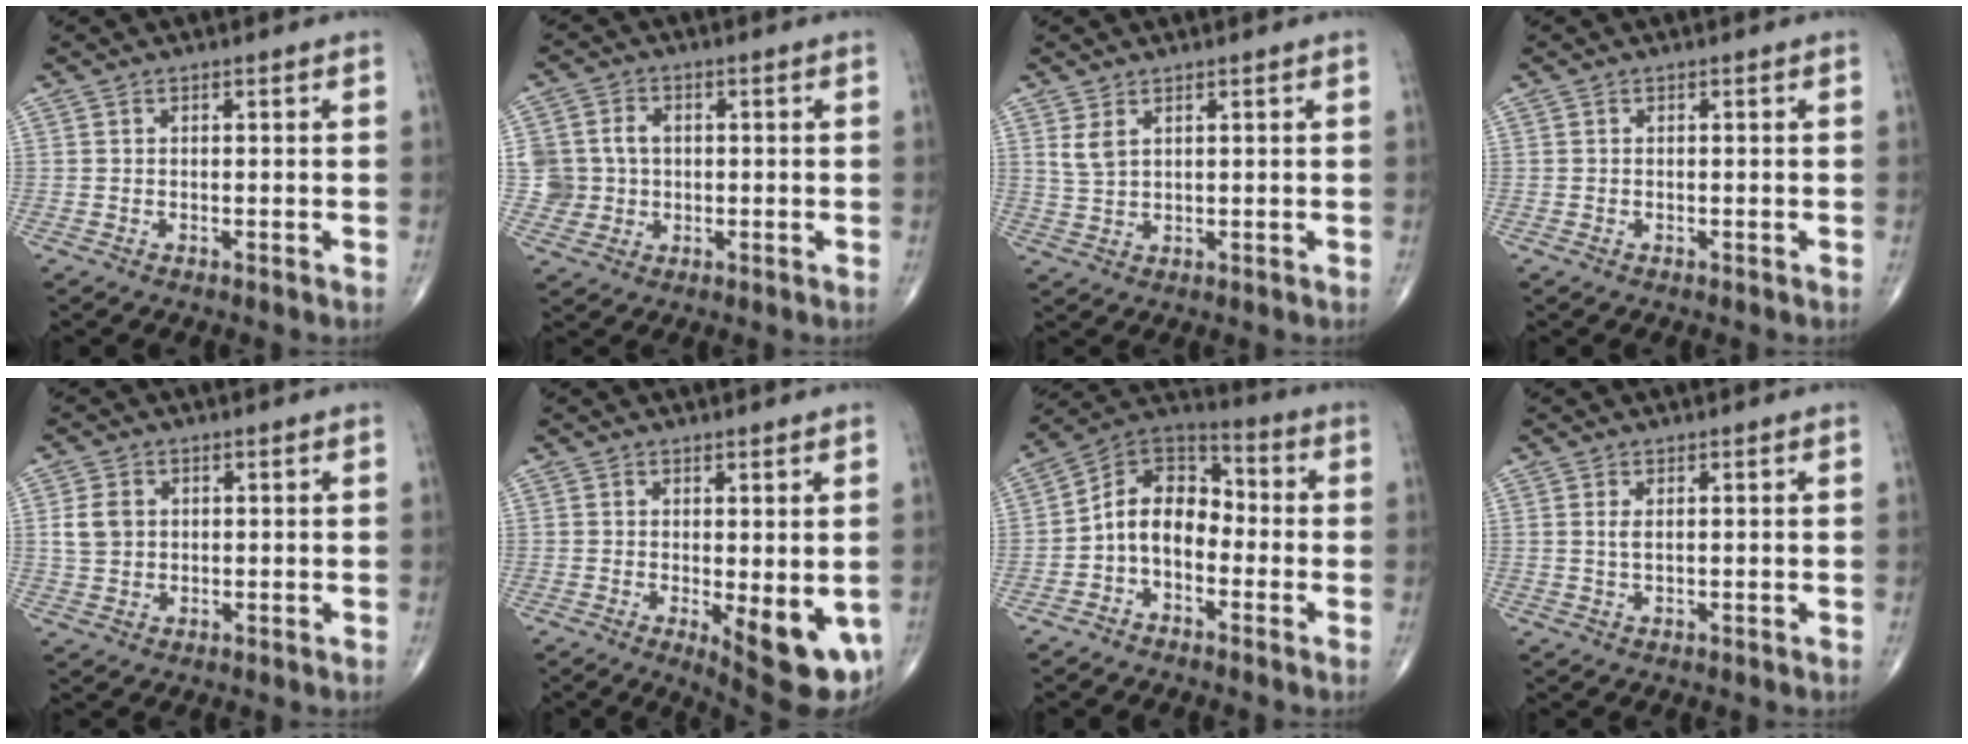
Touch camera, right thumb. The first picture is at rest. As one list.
[{"total": 6.6, "force": [0.3, 6.3, 1.8], "torque": [-0.012, 0.010, 0.007]}, {"total": 3.0, "force": [1.6, 1.4, 2.1], "torque": [-0.045, -0.004, 0.041]}, {"total": 0.0}, {"total": 4.5, "force": [0.8, 3.6, 2.6], "torque": [-0.040, 0.001, 0.017]}, {"total": 10.6, "force": [-2.3, 3.7, 9.7], "torque": [-0.111, -0.023, -0.020]}, {"total": 10.9, "force": [-2.4, 7.6, 7.3], "torque": [-0.099, 0.055, -0.061]}, {"total": 1.5, "force": [0.4, 0.6, 1.3], "torque": [-0.030, 0.000, 0.012]}]